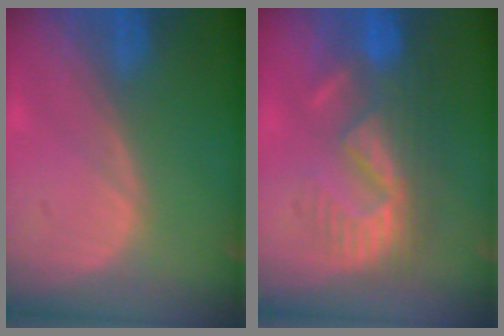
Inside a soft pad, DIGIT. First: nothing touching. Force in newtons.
{"total": 8.9, "press": 8.4, "slide": 3.0}